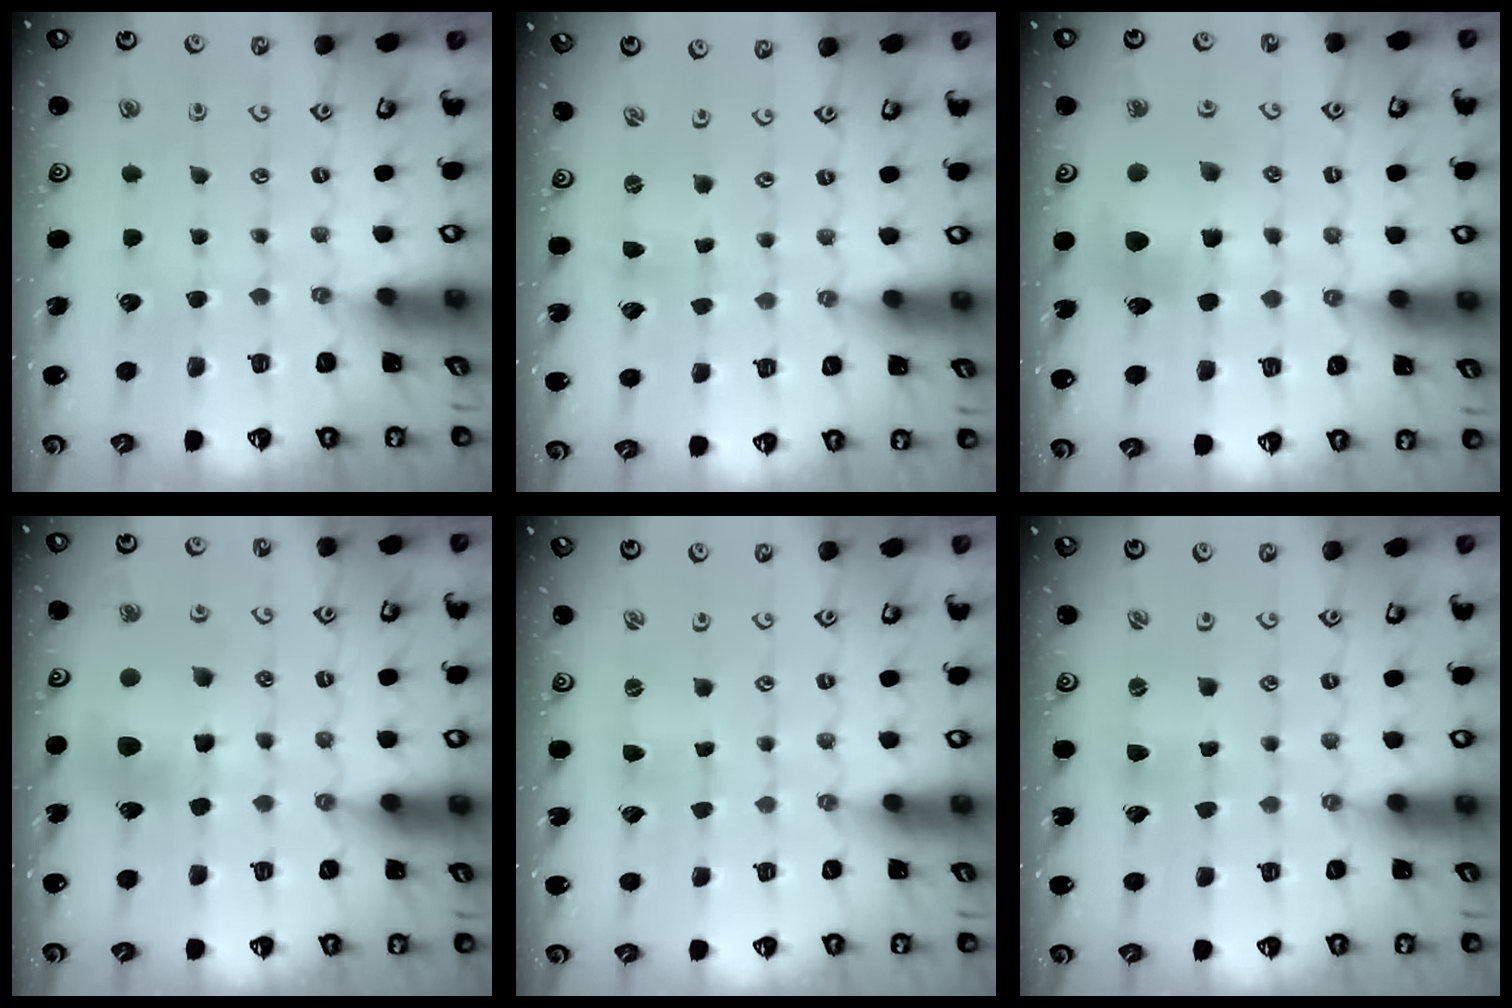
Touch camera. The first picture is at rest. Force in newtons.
{"total": 0.0}
{"total": 9.2, "press": 9.1, "slide": 1.5}
{"total": 10.3, "press": 10.3, "slide": 1.3}
{"total": 0.0}
{"total": 0.7, "press": 0.7, "slide": 0.3}